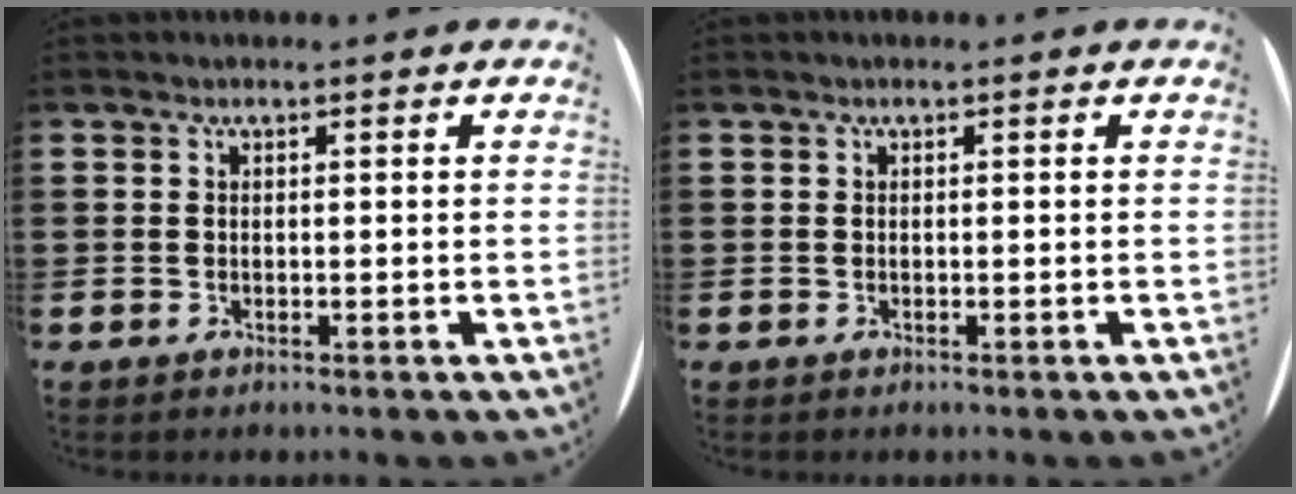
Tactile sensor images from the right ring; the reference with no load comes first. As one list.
[{"total": 0.0}]